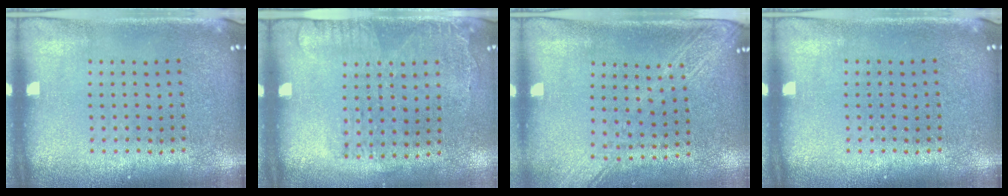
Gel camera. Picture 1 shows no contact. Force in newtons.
{"total": 1.7, "press": 1.2, "slide": 1.2}
{"total": 2.0, "press": 1.7, "slide": 1.1}
{"total": 0.0}